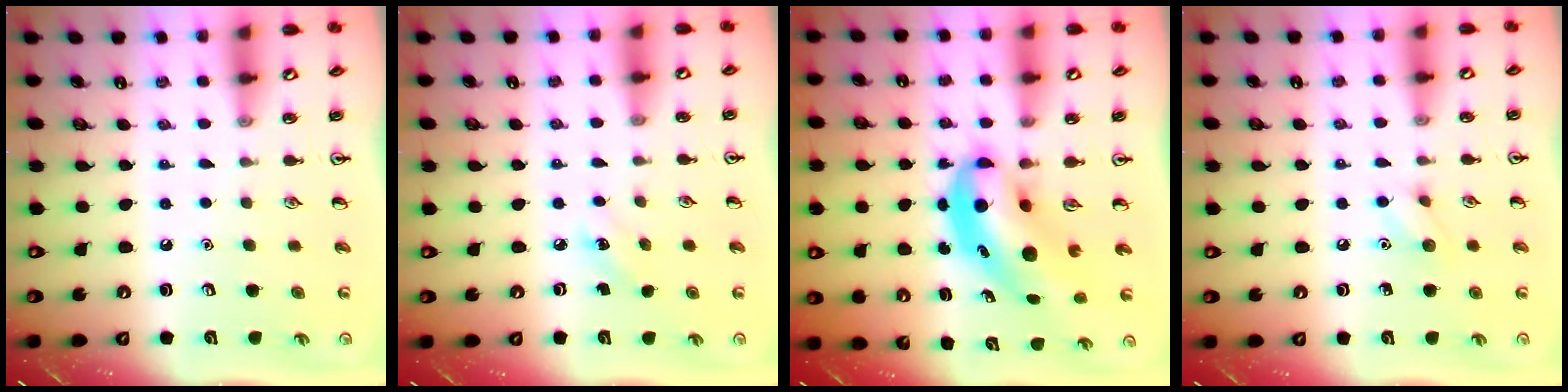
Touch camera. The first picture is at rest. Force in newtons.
{"total": 4.2, "press": 4.0, "slide": 1.4}
{"total": 8.0, "press": 7.8, "slide": 2.1}
{"total": 5.9, "press": 5.8, "slide": 1.2}